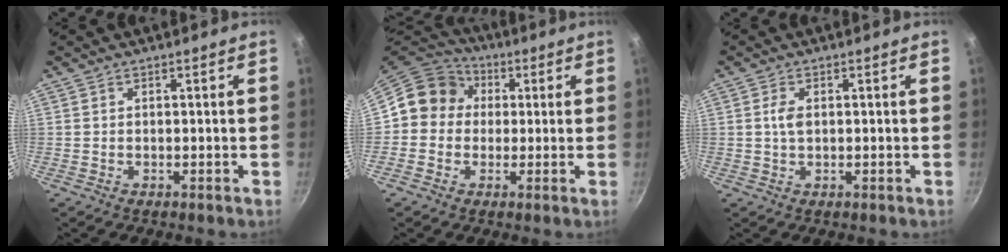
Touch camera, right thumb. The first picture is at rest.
{"total": 10.2, "force": [1.4, 9.3, 3.8], "torque": [-0.031, 0.021, -0.002]}
{"total": 2.5, "force": [0.3, 1.5, 2.0], "torque": [-0.037, 0.001, 0.006]}